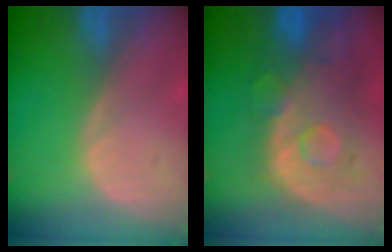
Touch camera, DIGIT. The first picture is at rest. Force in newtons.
{"total": 10.5, "press": 9.4, "slide": 4.7}